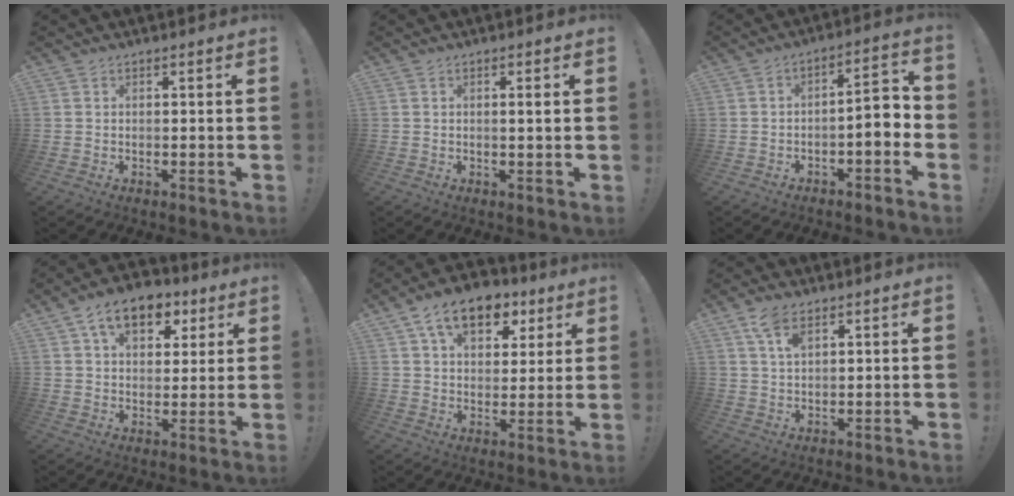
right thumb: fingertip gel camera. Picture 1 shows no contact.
{"total": 1.9, "force": [0.3, -0.2, 1.8], "torque": [-0.019, -0.007, 0.000]}
{"total": 5.9, "force": [-2.5, 1.7, 5.1], "torque": [-0.071, 0.003, -0.047]}
{"total": 13.2, "force": [6.3, 8.3, 8.0], "torque": [-0.112, -0.024, 0.114]}
{"total": 14.3, "force": [7.3, 8.8, 8.6], "torque": [-0.127, -0.031, 0.132]}
{"total": 6.1, "force": [3.5, 2.6, 4.2], "torque": [-0.076, -0.010, 0.063]}